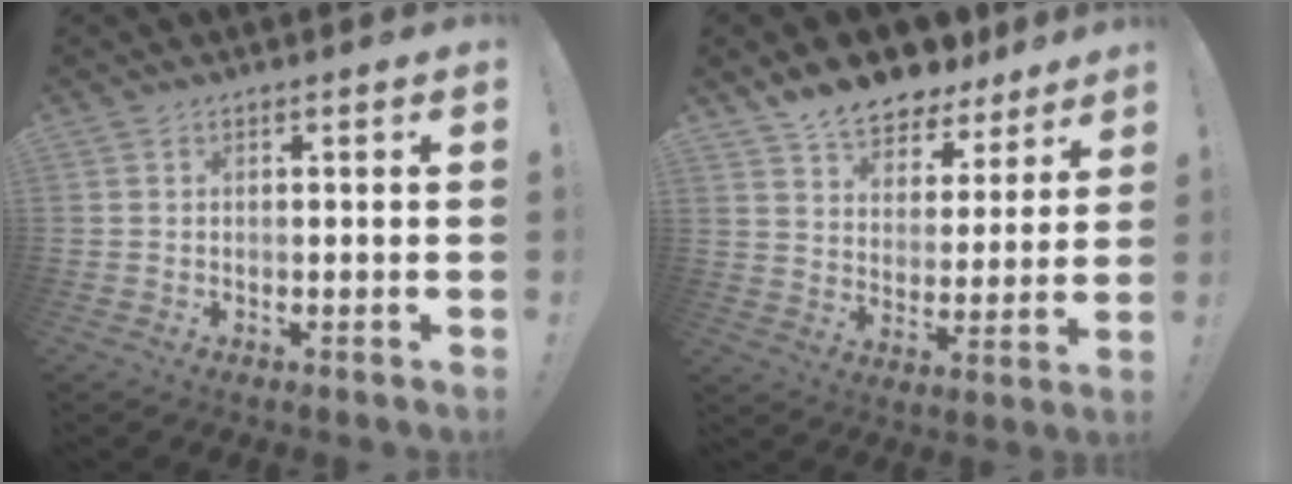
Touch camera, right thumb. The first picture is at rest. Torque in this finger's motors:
{"motor_torque": [-0.68, 0.72, 0.37, 0.25, 0.00]}